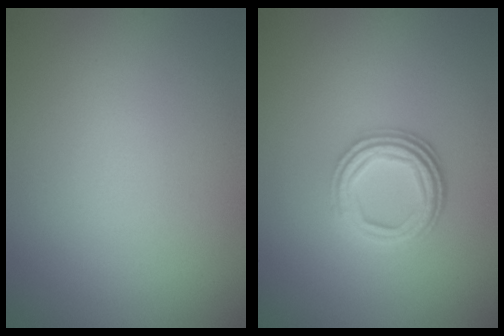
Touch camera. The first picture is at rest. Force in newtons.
{"total": 4.4, "press": 3.3, "slide": 2.9}